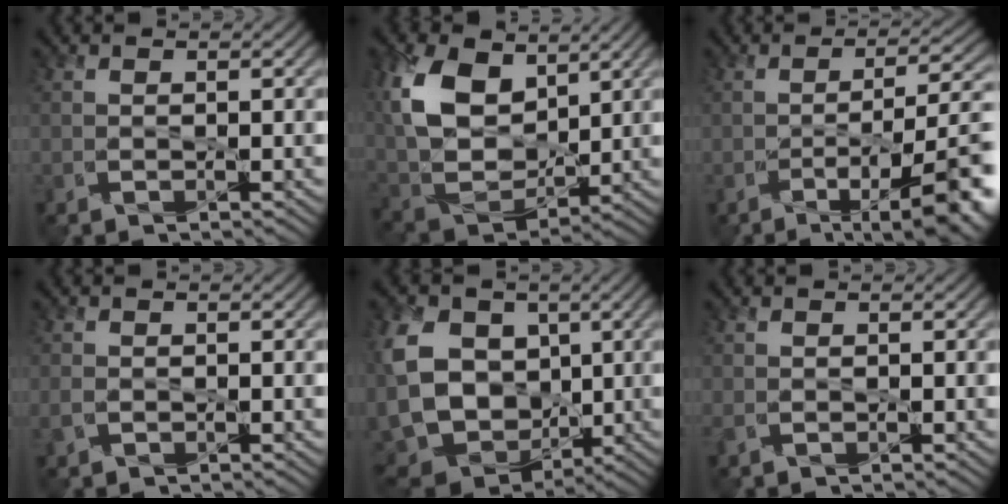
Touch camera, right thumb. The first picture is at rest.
{"total": 12.0, "force": [5.3, 7.8, 7.4], "torque": [-0.185, 0.010, 0.103]}
{"total": 11.3, "force": [-5.2, 2.9, 9.7], "torque": [-0.138, 0.006, -0.071]}
{"total": 1.2, "force": [-0.3, 1.0, 0.6], "torque": [-0.017, -0.001, -0.005]}
{"total": 14.9, "force": [0.8, 11.5, 9.3], "torque": [-0.224, -0.006, 0.029]}
{"total": 0.7, "force": [-0.2, 0.6, 0.4], "torque": [-0.013, -0.003, -0.004]}